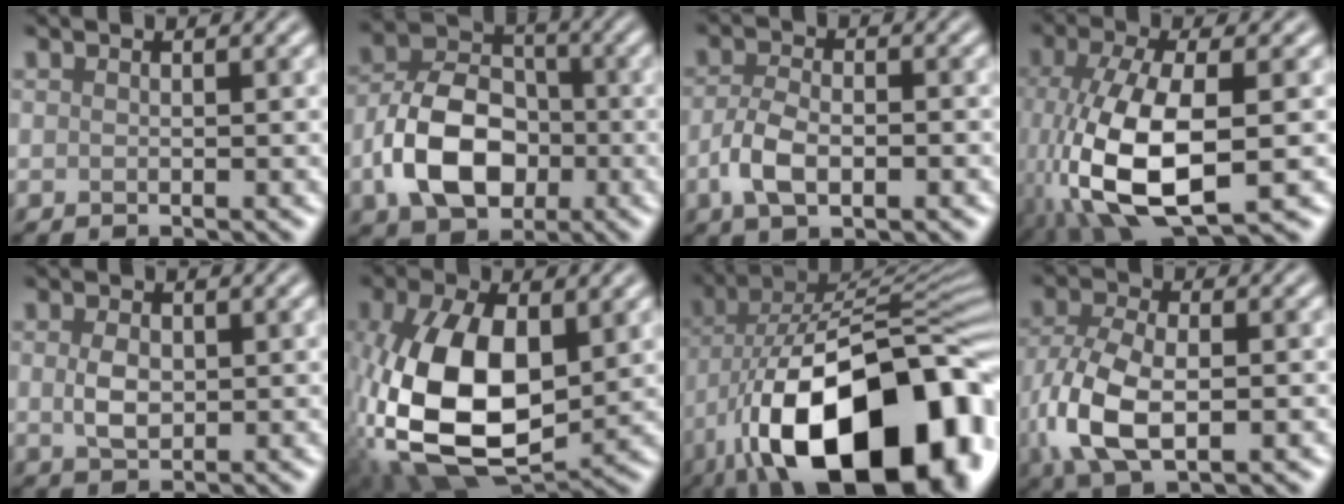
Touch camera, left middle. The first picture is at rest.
{"total": 8.5, "force": [-2.2, 6.0, 5.6], "torque": [-0.105, 0.007, -0.047]}
{"total": 4.2, "force": [-1.5, 2.1, 3.3], "torque": [-0.063, -0.001, -0.030]}
{"total": 10.3, "force": [-2.8, 4.5, 8.9], "torque": [-0.201, -0.013, -0.052]}
{"total": 2.5, "force": [0.2, 1.7, 1.8], "torque": [-0.041, 0.002, 0.005]}
{"total": 13.3, "force": [-1.2, 7.6, 10.8], "torque": [-0.246, -0.009, -0.019]}
{"total": 19.1, "force": [-7.9, 9.5, 14.7], "torque": [-0.238, -0.004, -0.118]}
{"total": 7.8, "force": [-1.8, 4.4, 6.2], "torque": [-0.142, -0.012, -0.035]}